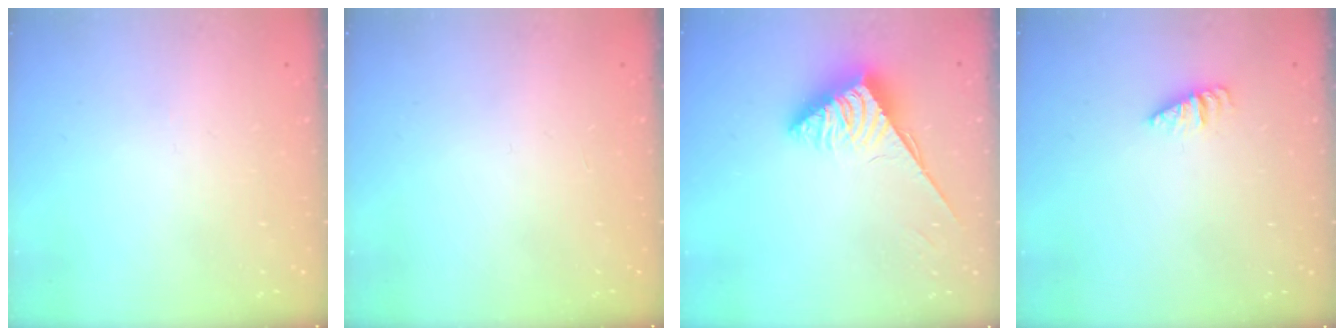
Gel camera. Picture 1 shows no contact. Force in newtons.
{"total": 0.0}
{"total": 3.8, "press": 3.7, "slide": 0.7}
{"total": 2.1, "press": 2.1, "slide": 0.3}